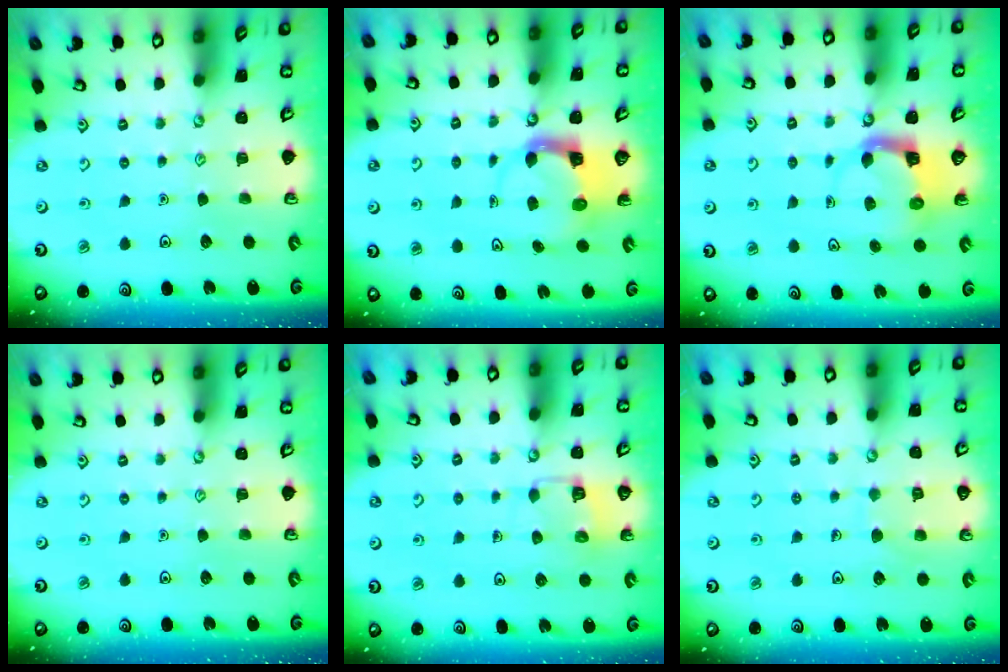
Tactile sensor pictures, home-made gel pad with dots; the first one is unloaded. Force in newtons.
{"total": 3.7, "press": 3.7, "slide": 0.5}
{"total": 3.7, "press": 3.6, "slide": 0.7}
{"total": 0.0}
{"total": 5.6, "press": 5.6, "slide": 0.5}
{"total": 6.4, "press": 6.4, "slide": 0.4}